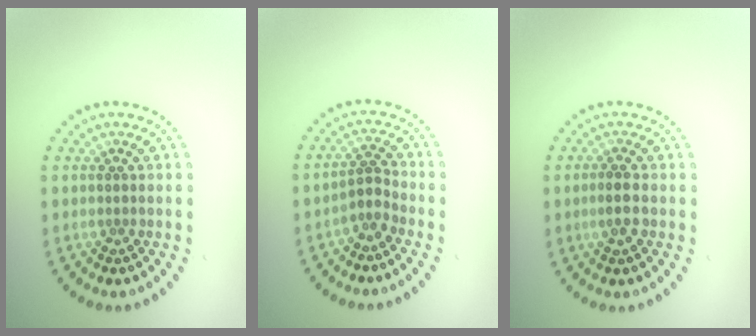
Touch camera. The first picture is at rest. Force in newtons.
{"total": 1.7, "press": 1.1, "slide": 1.3}
{"total": 1.8, "press": 1.8, "slide": 0.2}